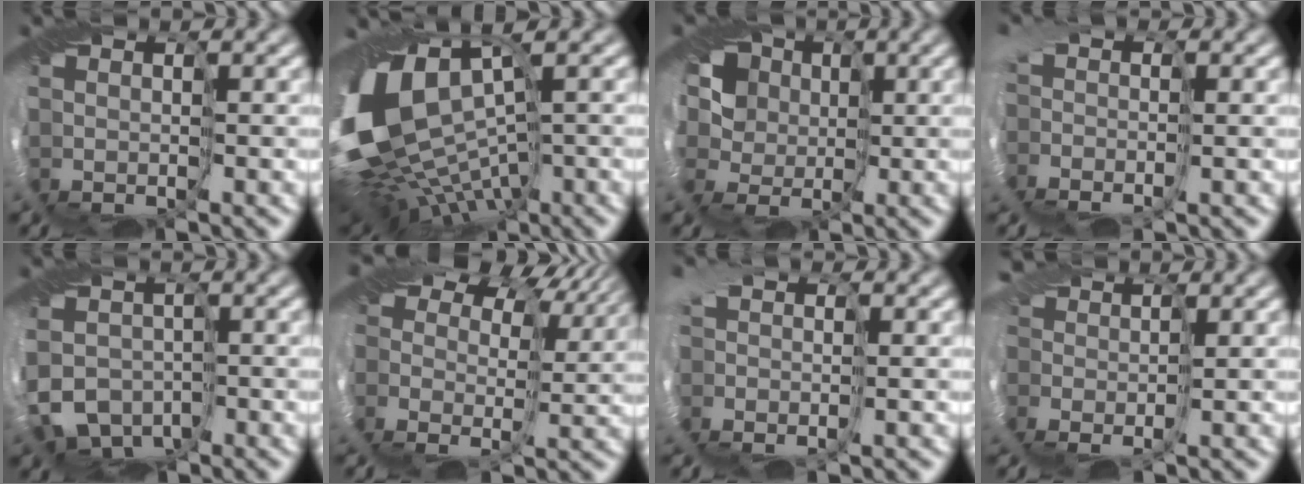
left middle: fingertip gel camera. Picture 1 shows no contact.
{"total": 15.6, "force": [-2.7, 9.1, 12.3], "torque": [-0.226, -0.021, -0.013]}
{"total": 5.9, "force": [0.9, 5.1, 2.9], "torque": [-0.040, 0.021, -0.019]}
{"total": 2.8, "force": [-1.0, 1.9, 1.9], "torque": [-0.026, 0.004, -0.021]}
{"total": 4.7, "force": [-2.4, 3.7, 1.7], "torque": [-0.021, -0.003, -0.056]}
{"total": 12.8, "force": [6.5, 8.3, 7.2], "torque": [-0.141, 0.043, 0.092]}
{"total": 2.3, "force": [-0.8, 1.4, 1.7], "torque": [-0.030, 0.005, -0.021]}
{"total": 2.1, "force": [-0.6, 1.6, 1.3], "torque": [-0.034, 0.001, -0.022]}